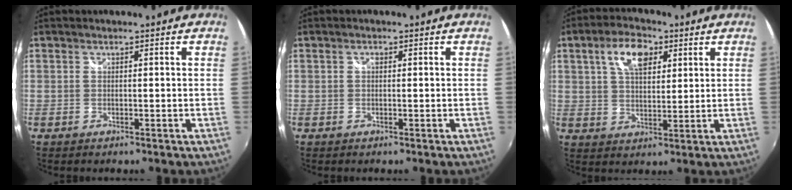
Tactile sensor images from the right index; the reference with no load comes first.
{"total": 0.6, "force": [0.1, 0.4, 0.4], "torque": [-0.007, 0.003, 0.000]}
{"total": 8.7, "force": [3.7, 4.6, 6.4], "torque": [-0.111, 0.023, 0.063]}